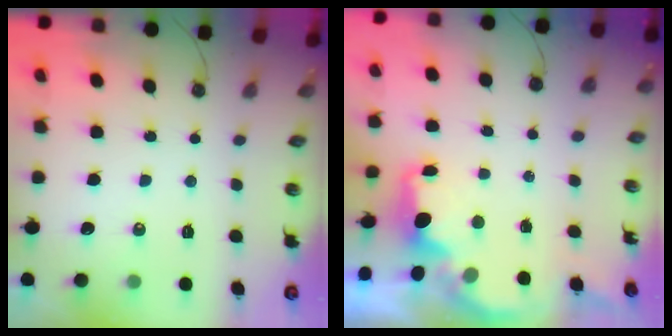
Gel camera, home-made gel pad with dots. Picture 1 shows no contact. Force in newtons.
{"total": 1.6, "press": 1.5, "slide": 0.6}